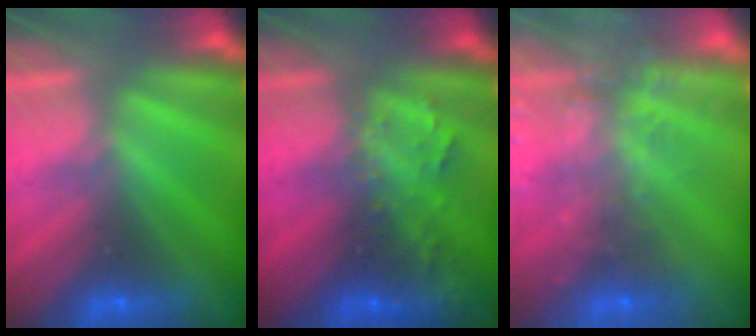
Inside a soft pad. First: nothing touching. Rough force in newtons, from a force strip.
{"total": 2.7}
{"total": 9.4}